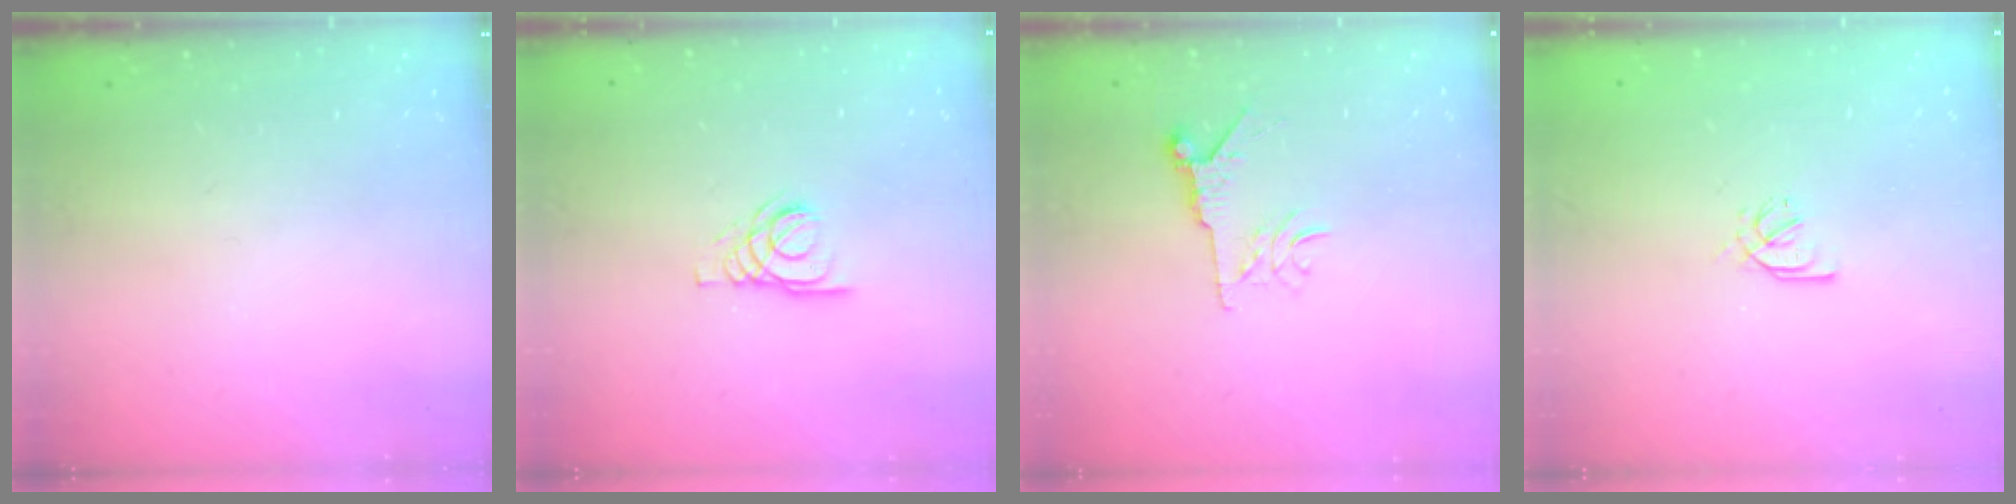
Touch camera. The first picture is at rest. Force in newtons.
{"total": 2.8, "press": 2.8, "slide": 0.3}
{"total": 6.3, "press": 6.2, "slide": 0.9}
{"total": 1.7, "press": 1.6, "slide": 0.5}